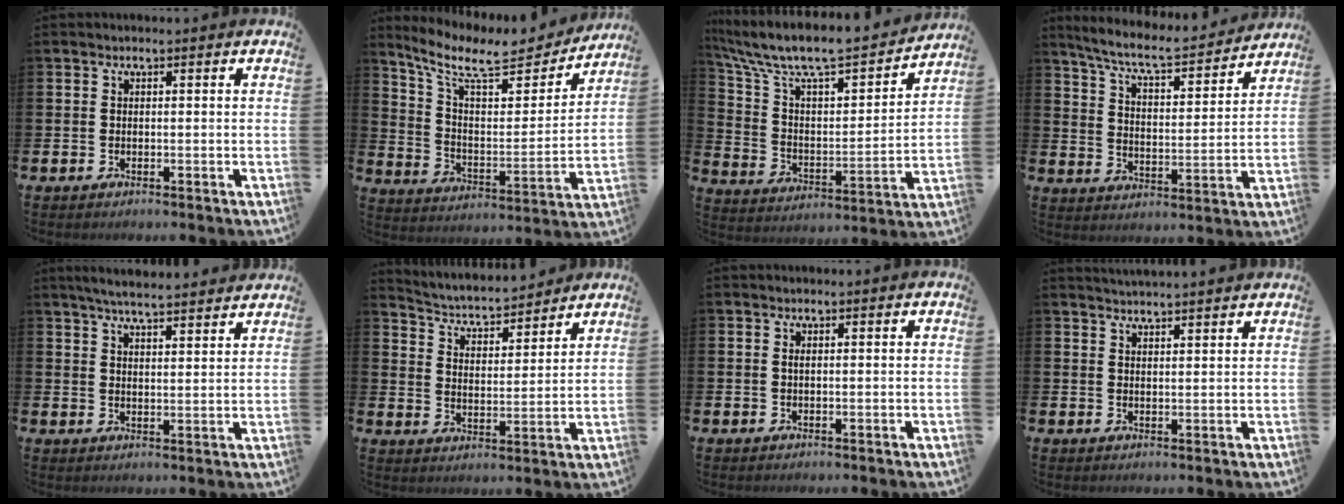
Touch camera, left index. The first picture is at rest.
{"total": 10.5, "force": [9.0, 3.2, 4.5], "torque": [-0.118, -0.059, 0.152]}
{"total": 9.4, "force": [8.2, 2.5, 3.9], "torque": [-0.123, -0.058, 0.136]}
{"total": 7.3, "force": [6.7, 1.2, 2.7], "torque": [-0.087, -0.046, 0.114]}
{"total": 5.2, "force": [5.1, 0.0, 1.2], "torque": [-0.035, -0.025, 0.090]}
{"total": 4.7, "force": [4.6, 1.0, 0.8], "torque": [-0.046, -0.038, 0.075]}
{"total": 0.6, "force": [0.2, 0.1, 0.5], "torque": [-0.008, 0.000, 0.002]}
{"total": 3.1, "force": [3.1, -0.5, 0.0], "torque": [-0.005, -0.015, 0.057]}